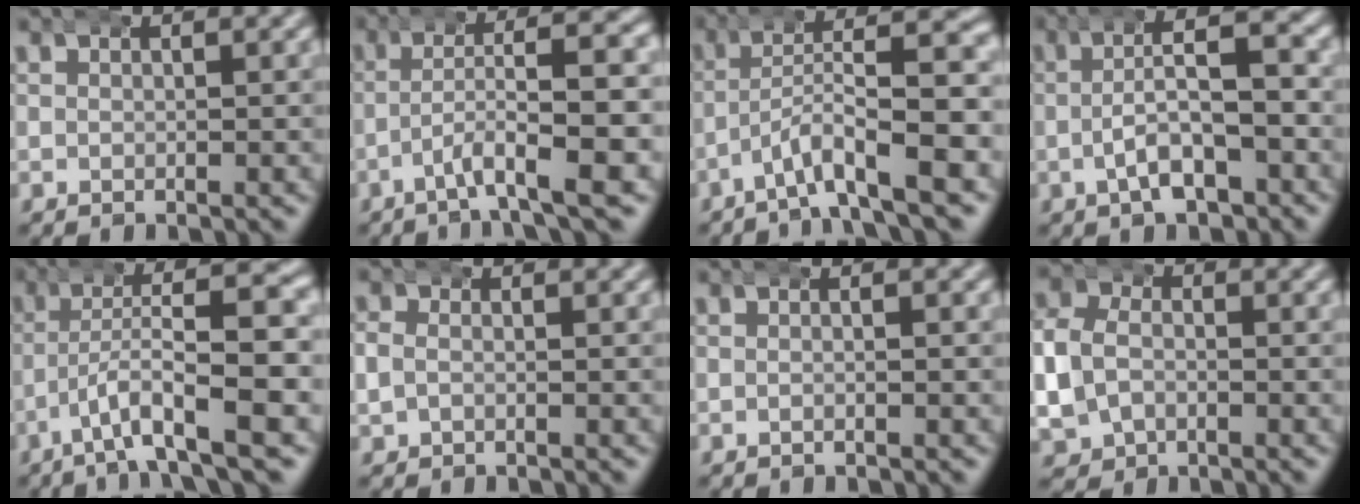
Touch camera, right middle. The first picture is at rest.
{"total": 5.1, "force": [-1.8, 0.7, 4.7], "torque": [-0.078, 0.002, -0.027]}
{"total": 6.7, "force": [-2.8, 1.7, 5.8], "torque": [-0.089, 0.004, -0.044]}
{"total": 4.1, "force": [-1.1, 1.5, 3.7], "torque": [-0.052, 0.007, -0.019]}
{"total": 7.0, "force": [-2.4, 1.6, 6.4], "torque": [-0.107, 0.002, -0.038]}
{"total": 1.8, "force": [-0.2, 1.5, 0.9], "torque": [-0.024, 0.004, -0.005]}
{"total": 0.7, "force": [-0.2, 0.2, 0.6], "torque": [-0.008, 0.006, -0.009]}
{"total": 5.6, "force": [-0.6, 5.0, 2.4], "torque": [-0.077, -0.017, -0.006]}